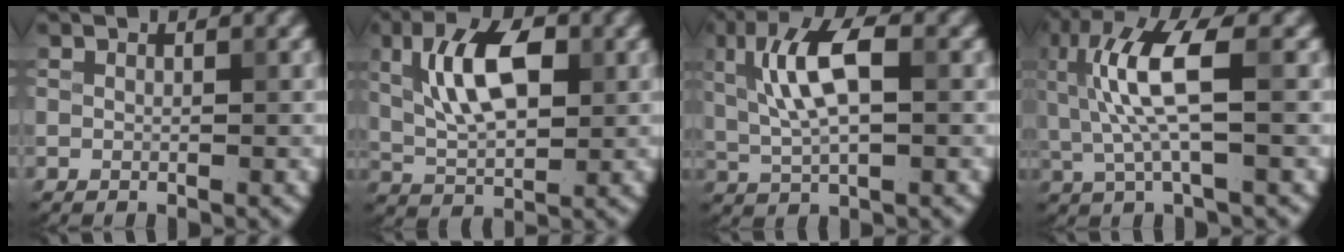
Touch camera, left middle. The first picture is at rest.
{"total": 7.0, "force": [1.7, 3.3, 6.0], "torque": [-0.109, 0.011, 0.027]}
{"total": 6.4, "force": [1.2, 2.3, 5.8], "torque": [-0.114, 0.011, 0.020]}
{"total": 7.0, "force": [0.9, 1.8, 6.7], "torque": [-0.154, 0.008, 0.018]}